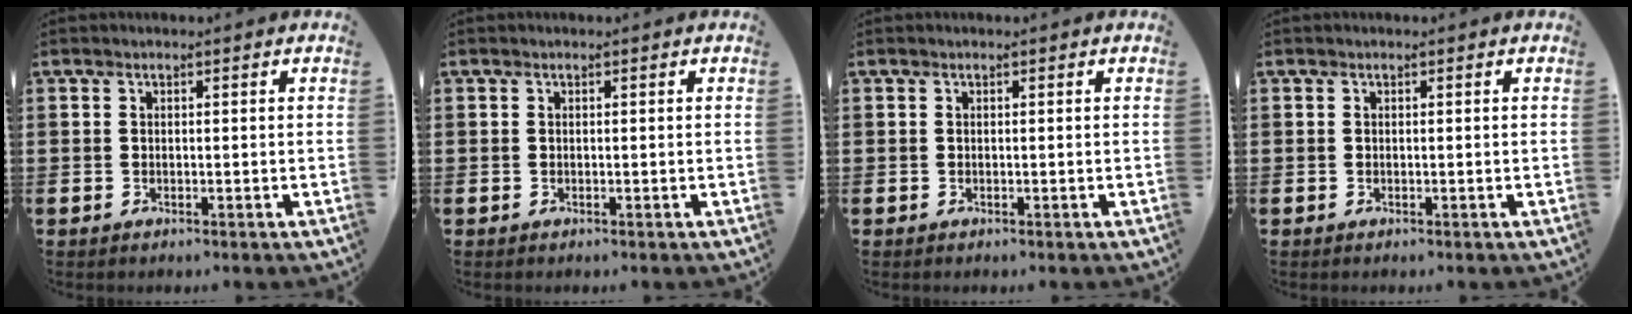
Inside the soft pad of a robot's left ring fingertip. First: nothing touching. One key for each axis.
{"total": 0.0}
{"total": 0.0}
{"total": 0.0}